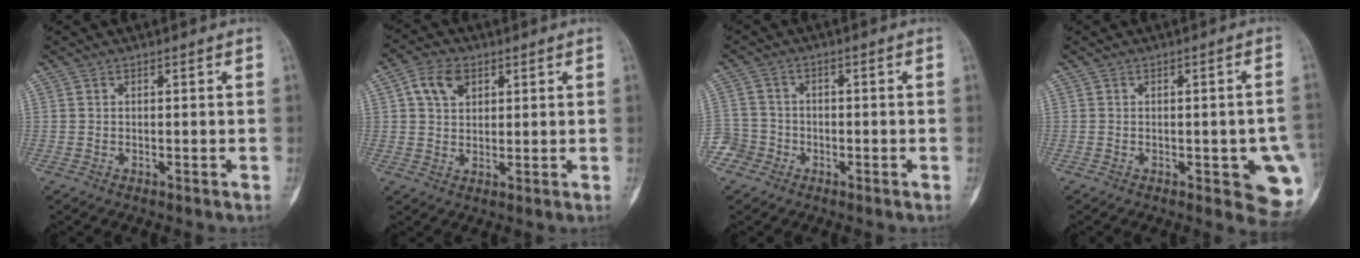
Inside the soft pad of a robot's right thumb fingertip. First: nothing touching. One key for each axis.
{"total": 6.3, "fx": 2.5, "fy": 4.3, "fz": 3.8, "tx": -0.055, "ty": 0.001, "tz": 0.045}
{"total": 4.2, "fx": -2.4, "fy": 3.4, "fz": -0.4, "tx": 0.027, "ty": 0.020, "tz": -0.051}
{"total": 6.9, "fx": -2.0, "fy": 2.5, "fz": 6.1, "tx": -0.047, "ty": -0.001, "tz": -0.022}